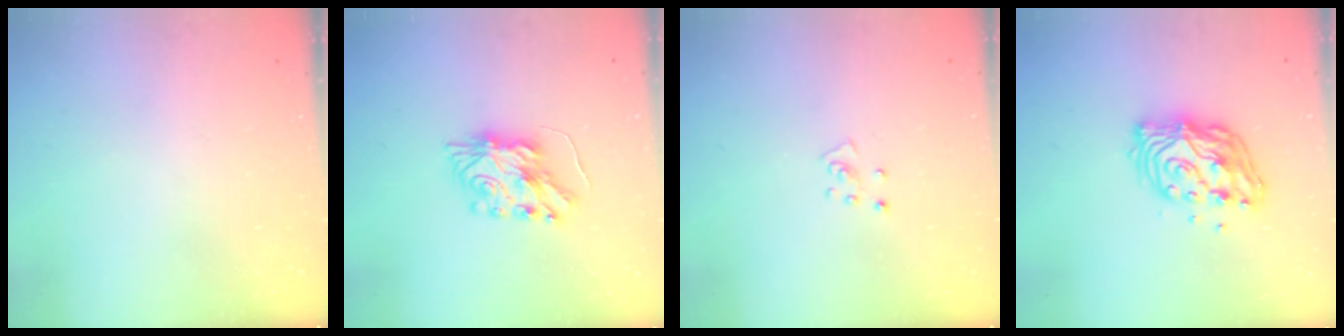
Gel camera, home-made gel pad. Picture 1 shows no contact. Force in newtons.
{"total": 8.1, "press": 8.1, "slide": 0.6}
{"total": 3.9, "press": 3.9, "slide": 0.3}
{"total": 13.8, "press": 13.7, "slide": 1.6}